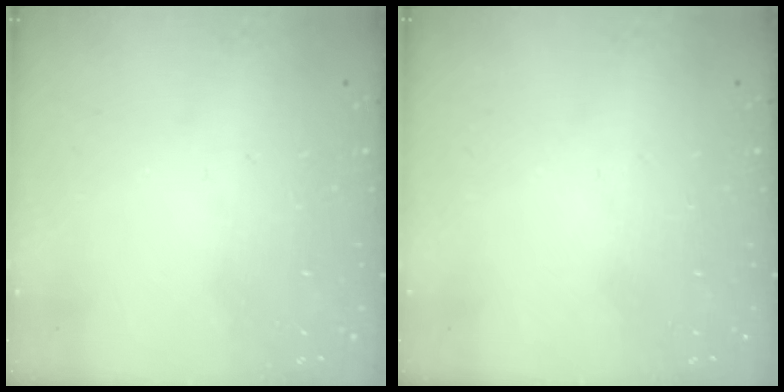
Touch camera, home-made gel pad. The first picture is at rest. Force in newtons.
{"total": 0.0}